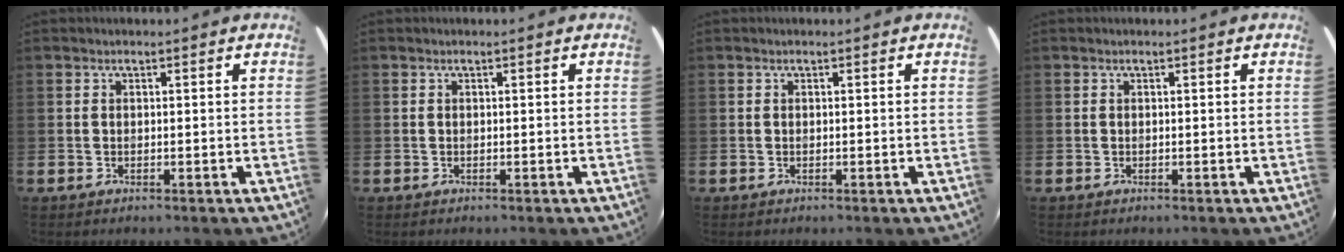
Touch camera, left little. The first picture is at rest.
{"total": 0.0}
{"total": 0.0}
{"total": 0.0}